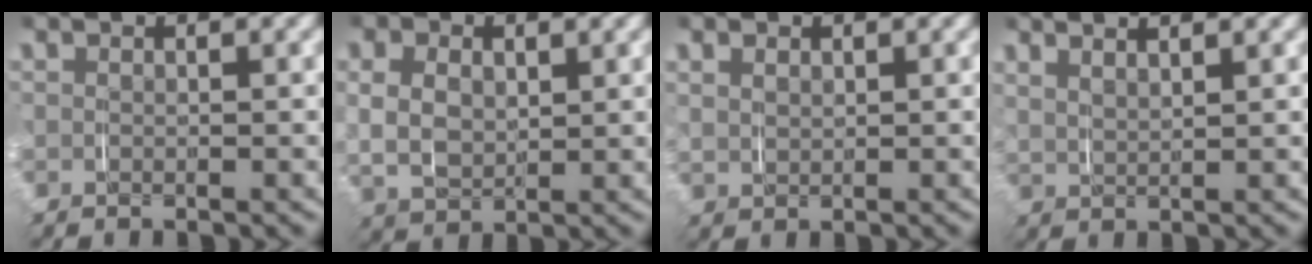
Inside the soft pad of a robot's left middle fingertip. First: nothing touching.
{"total": 5.8, "force": [1.1, 4.7, 3.3], "torque": [-0.085, -0.008, 0.025]}
{"total": 1.6, "force": [1.0, 1.1, 0.6], "torque": [-0.017, -0.001, 0.023]}
{"total": 3.4, "force": [2.7, 1.1, 1.6], "torque": [-0.026, 0.007, 0.048]}